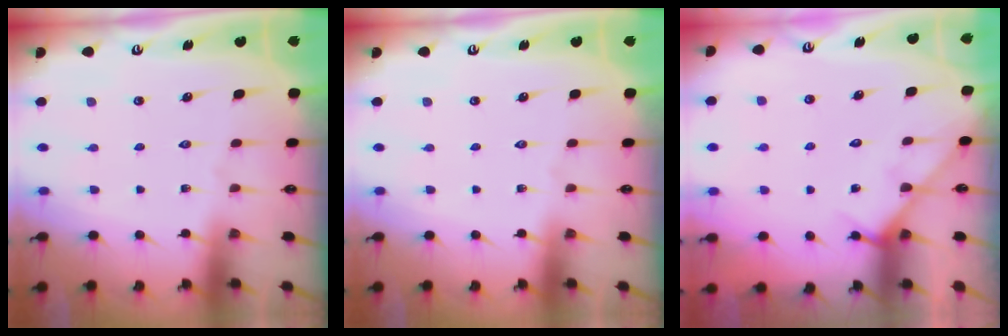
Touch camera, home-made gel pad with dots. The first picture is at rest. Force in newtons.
{"total": 0.0}
{"total": 7.0, "press": 7.0, "slide": 0.4}